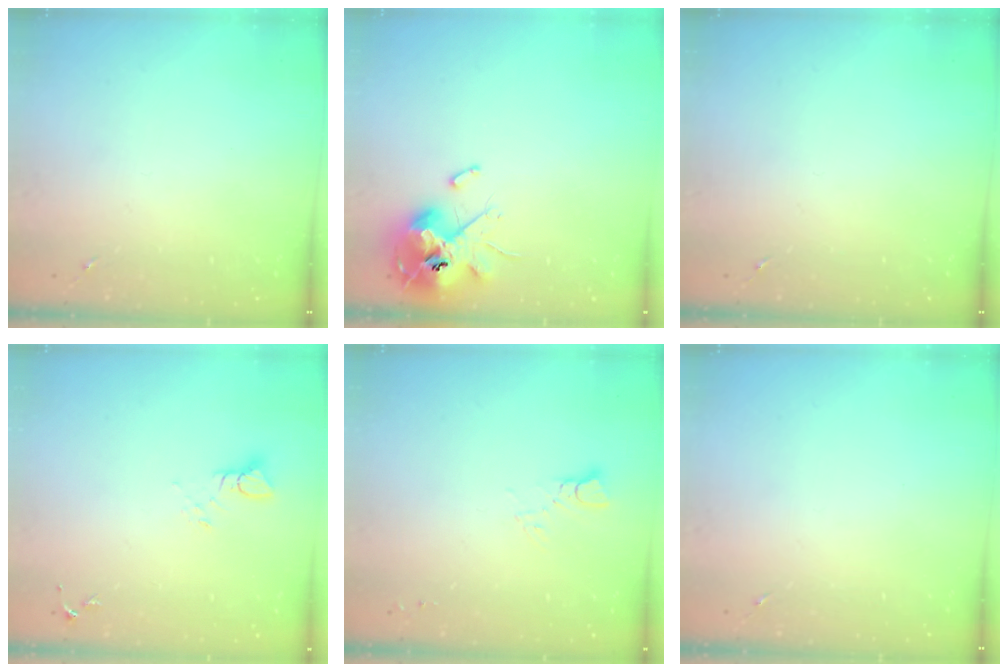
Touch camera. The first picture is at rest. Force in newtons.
{"total": 13.1, "press": 12.9, "slide": 2.1}
{"total": 0.0}
{"total": 3.9, "press": 3.9, "slide": 0.2}
{"total": 4.1, "press": 4.1, "slide": 0.4}
{"total": 0.0}